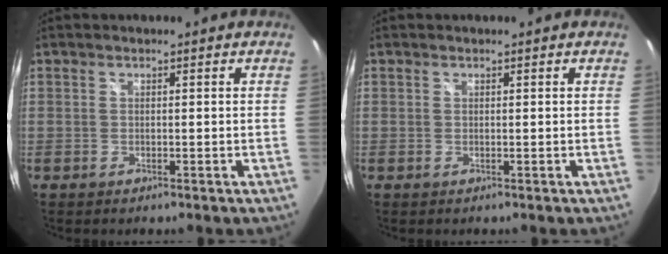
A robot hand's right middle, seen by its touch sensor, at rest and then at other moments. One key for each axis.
{"total": 0.0}